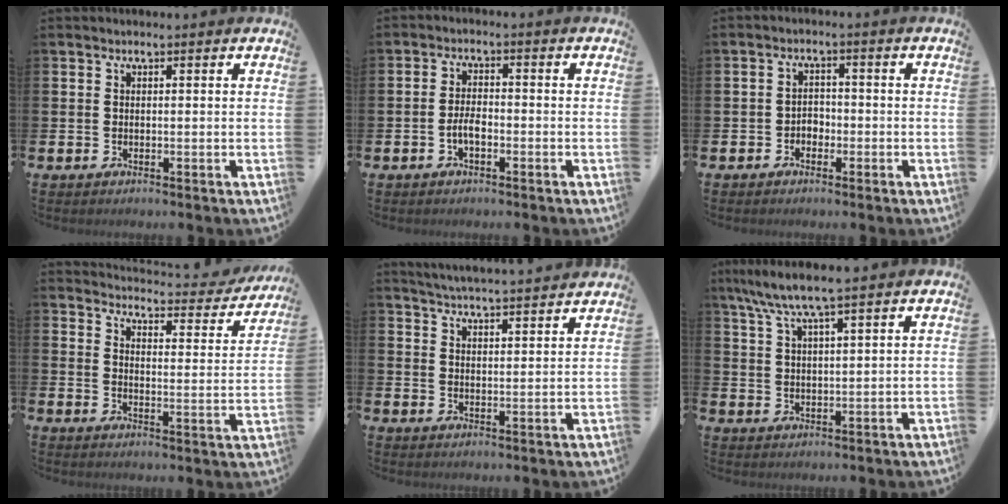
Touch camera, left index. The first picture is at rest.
{"total": 2.7, "force": [-1.0, 1.2, 2.2], "torque": [-0.040, 0.004, -0.020]}
{"total": 2.0, "force": [-1.3, 1.4, 0.5], "torque": [-0.012, 0.006, -0.030]}
{"total": 3.6, "force": [3.4, 0.6, 0.7], "torque": [-0.030, -0.034, 0.051]}
{"total": 4.8, "force": [4.7, -0.4, 0.4], "torque": [-0.019, -0.035, 0.083]}
{"total": 6.0, "force": [5.0, 0.1, 3.3], "torque": [-0.083, -0.013, 0.088]}